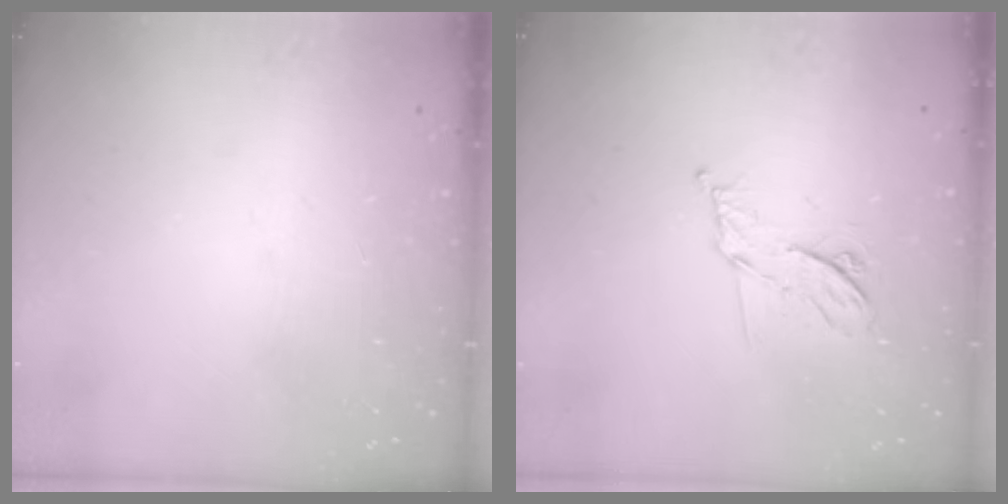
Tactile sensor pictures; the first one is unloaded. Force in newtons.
{"total": 9.4, "press": 9.4, "slide": 0.7}